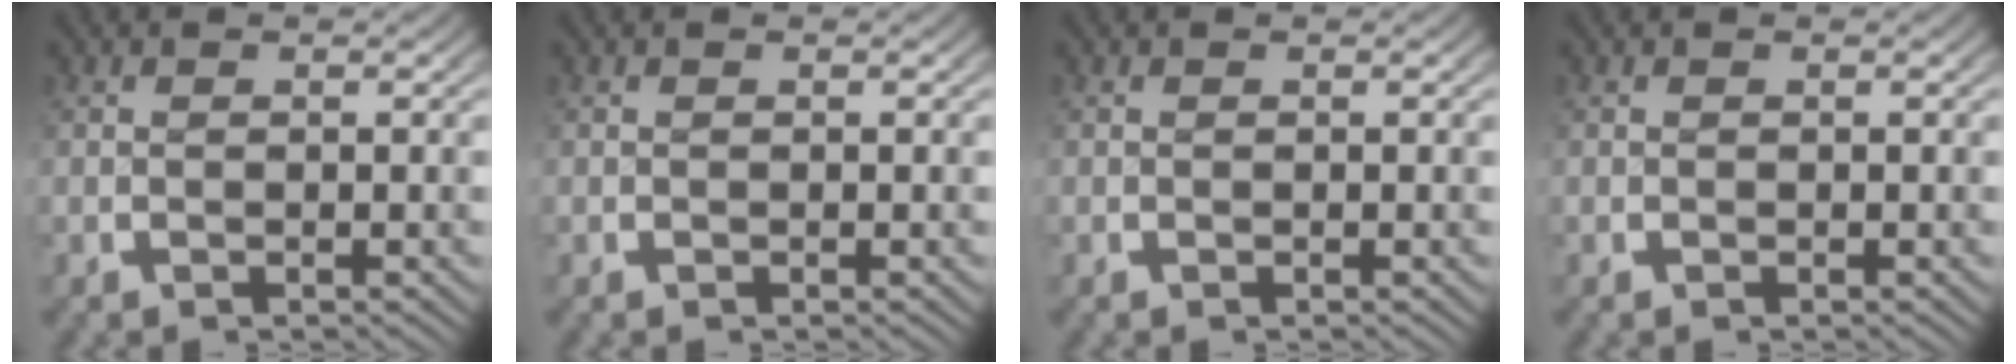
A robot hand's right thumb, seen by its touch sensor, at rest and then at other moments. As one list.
[{"total": 0.0}, {"total": 0.0}, {"total": 0.0}]